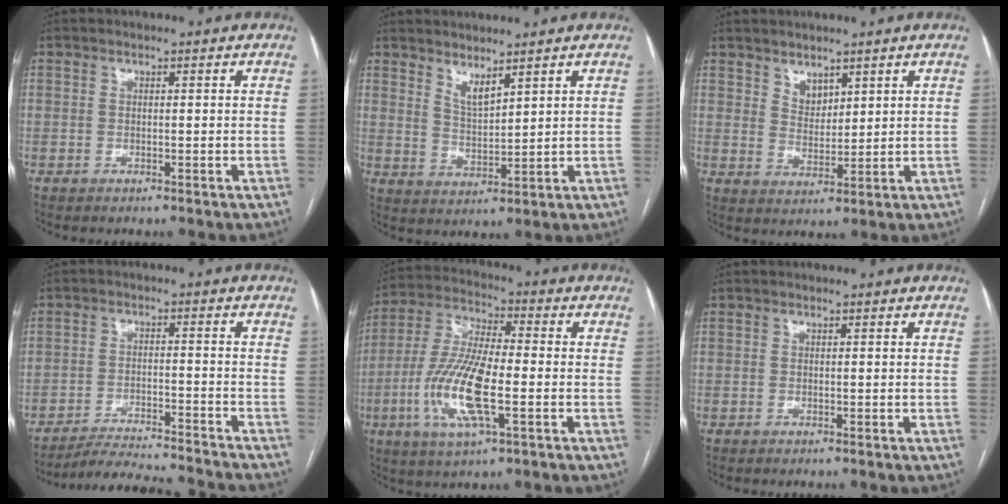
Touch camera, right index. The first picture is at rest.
{"total": 3.7, "force": [3.0, 0.6, 2.0], "torque": [-0.041, -0.016, 0.064]}
{"total": 3.6, "force": [2.6, 2.0, 1.4], "torque": [-0.024, -0.004, 0.056]}
{"total": 12.0, "force": [-11.7, 0.0, 2.7], "torque": [-0.034, -0.005, -0.173]}
{"total": 13.6, "force": [-3.7, 2.9, 12.8], "torque": [-0.273, -0.008, -0.070]}
{"total": 0.0}